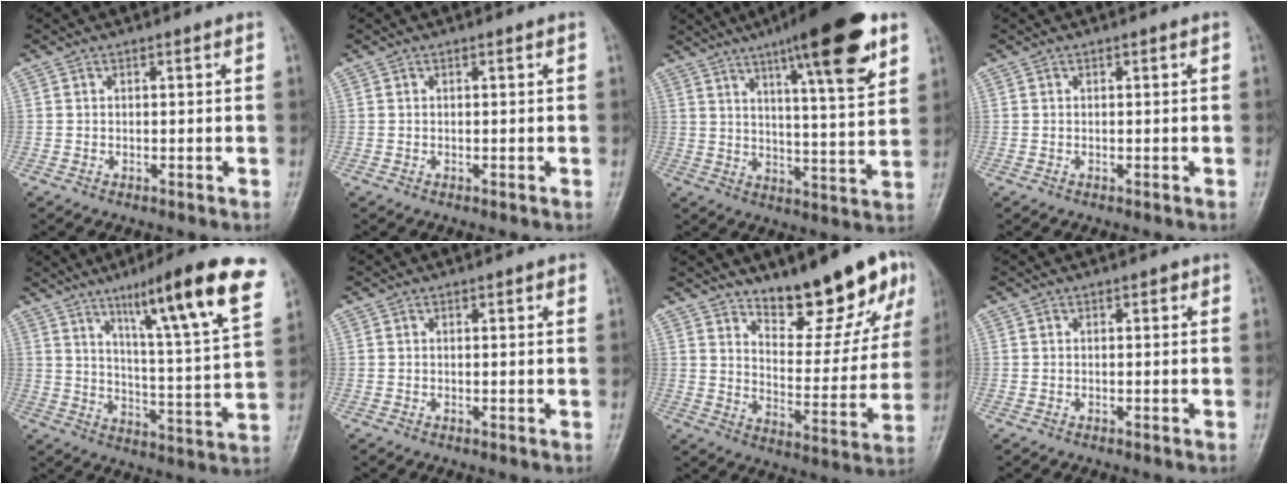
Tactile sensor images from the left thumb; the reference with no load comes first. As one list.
[{"total": 0.0}, {"total": 19.4, "force": [10.9, 3.8, 15.5], "torque": [-0.207, -0.040, 0.162]}, {"total": 0.0}, {"total": 20.8, "force": [11.8, 2.5, 17.0], "torque": [-0.226, -0.044, 0.176]}, {"total": 1.7, "force": [0.9, 0.5, 1.4], "torque": [-0.015, 0.000, 0.009]}, {"total": 16.7, "force": [11.7, 5.6, 10.6], "torque": [-0.094, -0.082, 0.179]}, {"total": 0.8, "force": [0.4, 0.5, 0.6], "torque": [-0.001, 0.001, 0.001]}]